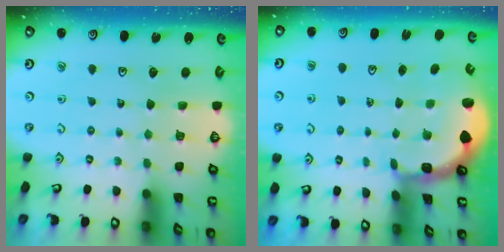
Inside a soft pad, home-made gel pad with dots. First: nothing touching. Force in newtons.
{"total": 1.7, "press": 1.5, "slide": 0.7}